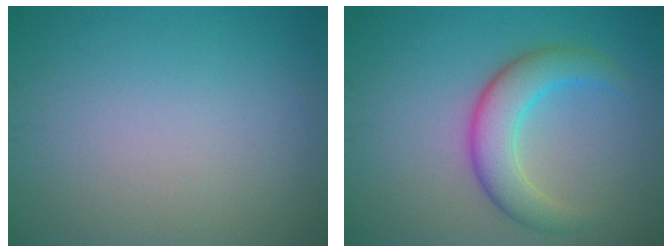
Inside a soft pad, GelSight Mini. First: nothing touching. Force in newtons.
{"total": 4.9, "press": 4.9, "slide": 0.4}